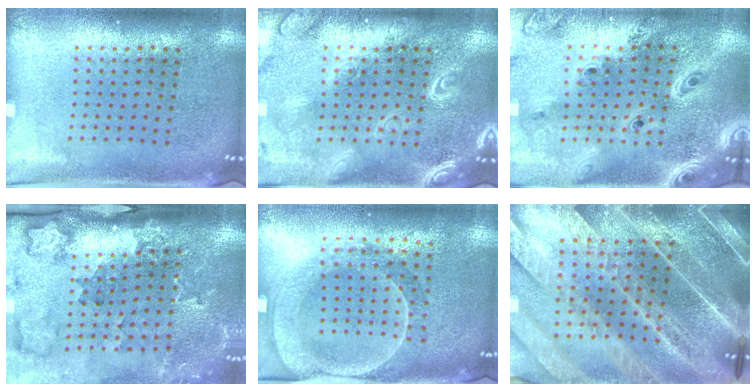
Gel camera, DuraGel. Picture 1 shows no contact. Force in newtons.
{"total": 3.8, "press": 3.8, "slide": 0.5}
{"total": 3.7, "press": 2.9, "slide": 2.3}
{"total": 2.2, "press": 2.0, "slide": 1.0}
{"total": 2.0, "press": 1.9, "slide": 0.7}
{"total": 5.3, "press": 4.5, "slide": 2.6}